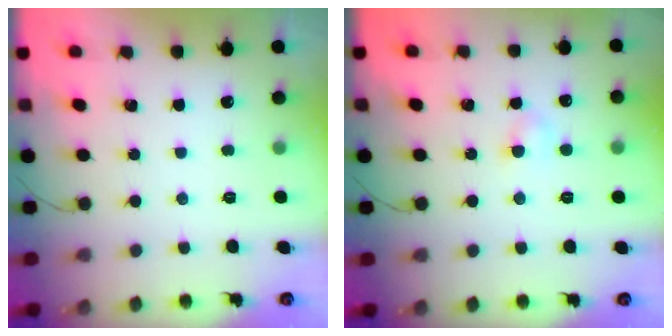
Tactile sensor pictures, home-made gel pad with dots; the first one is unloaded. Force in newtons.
{"total": 2.8, "press": 2.6, "slide": 1.0}